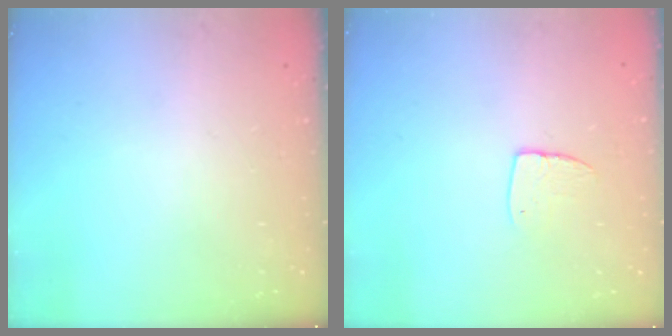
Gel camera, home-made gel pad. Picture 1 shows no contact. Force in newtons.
{"total": 6.1, "press": 6.1, "slide": 0.4}